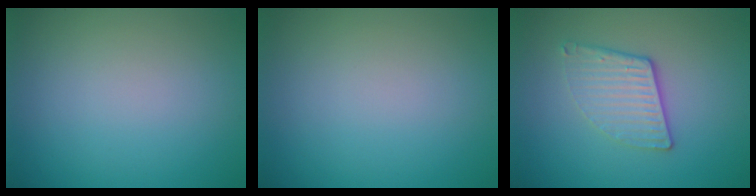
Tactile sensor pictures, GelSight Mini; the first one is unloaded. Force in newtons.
{"total": 0.0}
{"total": 3.2, "press": 2.8, "slide": 1.6}